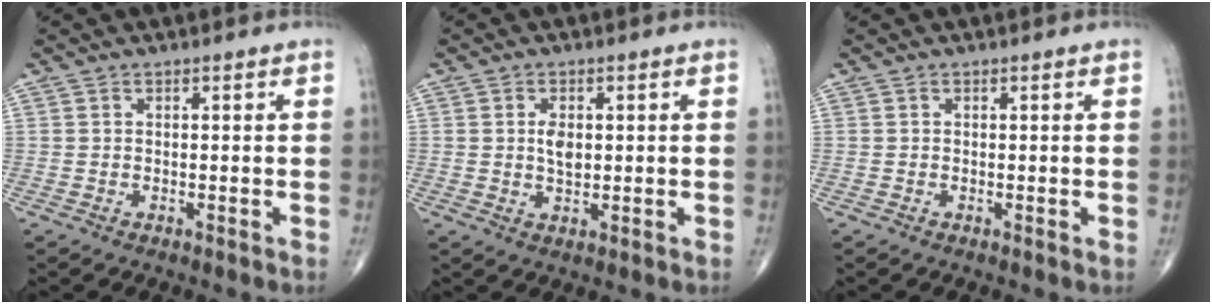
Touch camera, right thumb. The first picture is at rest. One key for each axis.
{"total": 3.4, "fx": 0.5, "fy": 2.0, "fz": 2.8, "tx": -0.042, "ty": -0.005, "tz": 0.010}
{"total": 0.0}